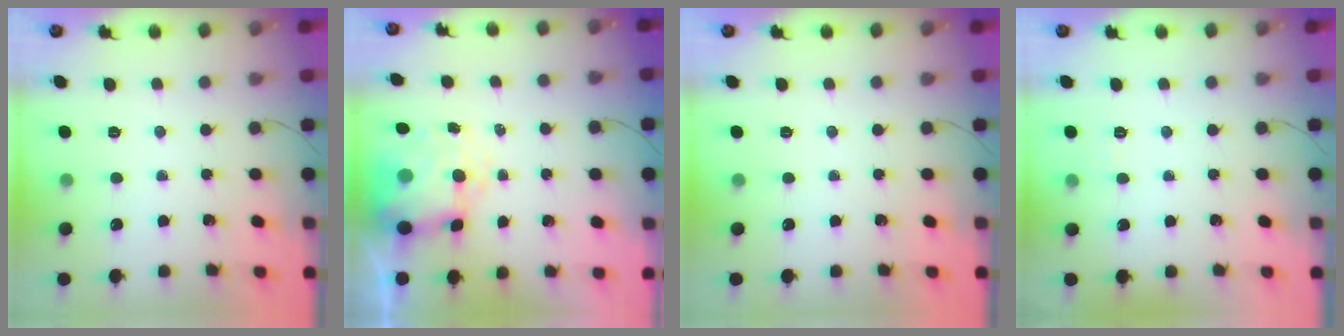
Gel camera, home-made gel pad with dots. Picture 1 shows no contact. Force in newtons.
{"total": 8.4, "press": 8.2, "slide": 1.5}
{"total": 0.0}
{"total": 3.3, "press": 3.1, "slide": 1.1}